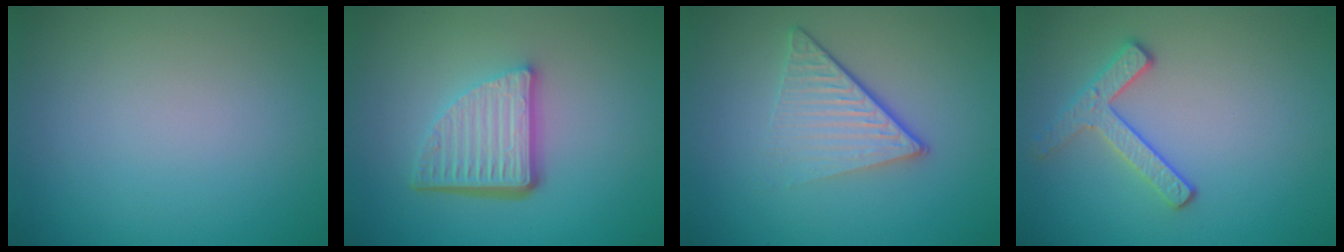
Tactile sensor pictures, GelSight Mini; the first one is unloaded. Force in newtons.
{"total": 5.7, "press": 3.8, "slide": 4.2}
{"total": 5.0, "press": 3.0, "slide": 4.0}
{"total": 2.5, "press": 2.3, "slide": 0.9}